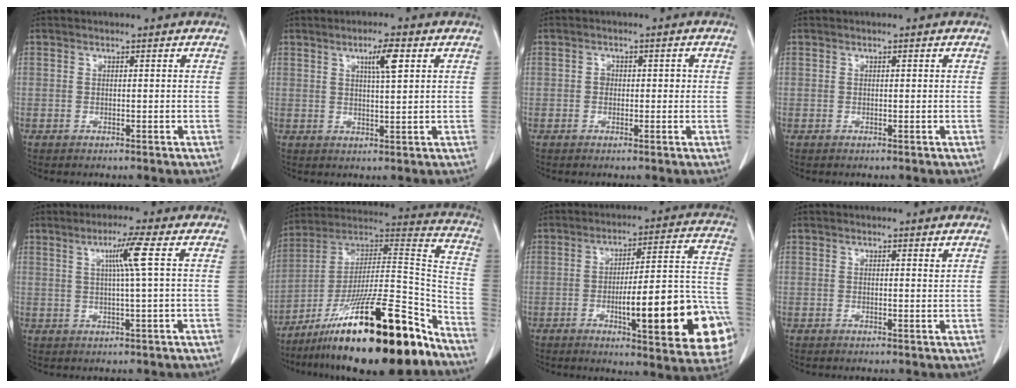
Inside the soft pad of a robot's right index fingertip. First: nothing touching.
{"total": 4.5, "force": [2.0, 0.4, 4.0], "torque": [-0.063, 0.000, 0.033]}
{"total": 1.9, "force": [0.0, 1.5, 1.2], "torque": [-0.013, 0.005, -0.001]}
{"total": 0.0}
{"total": 5.1, "force": [1.5, -1.2, 4.7], "torque": [-0.085, 0.001, 0.025]}
{"total": 28.8, "force": [-19.5, 4.1, 20.9], "torque": [-0.282, 0.011, -0.322]}
{"total": 21.6, "force": [-6.4, 3.7, 20.3], "torque": [-0.178, 0.023, -0.073]}
{"total": 0.7, "force": [0.5, 0.0, 0.4], "torque": [-0.005, -0.004, 0.007]}